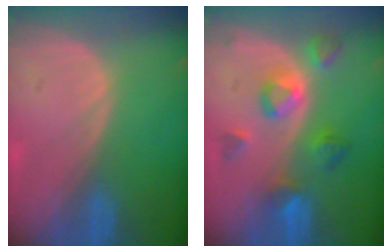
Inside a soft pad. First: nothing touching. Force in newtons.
{"total": 7.4, "press": 6.9, "slide": 2.8}